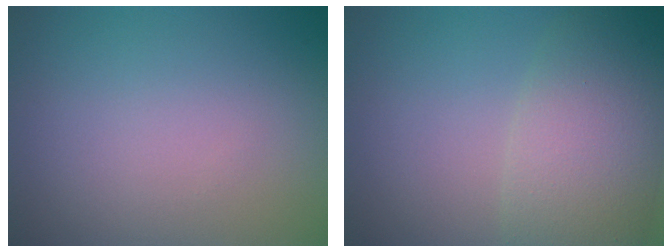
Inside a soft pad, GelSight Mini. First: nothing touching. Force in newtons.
{"total": 7.5, "press": 7.5, "slide": 0.6}